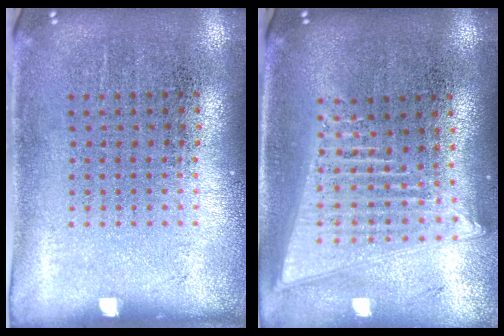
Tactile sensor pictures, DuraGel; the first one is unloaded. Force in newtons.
{"total": 2.1, "press": 1.8, "slide": 1.1}